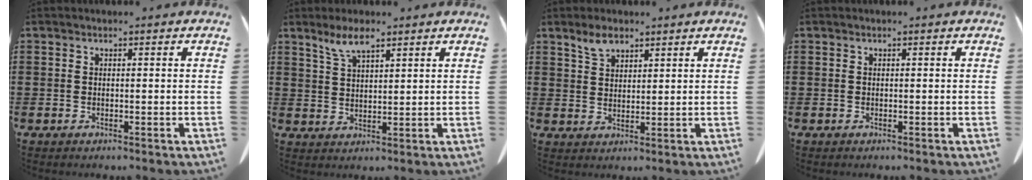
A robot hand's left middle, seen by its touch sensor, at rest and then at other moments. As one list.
[{"total": 4.6, "force": [3.2, 1.1, 3.1], "torque": [-0.068, 0.001, 0.058]}, {"total": 3.4, "force": [2.6, 1.4, 1.7], "torque": [-0.039, 0.003, 0.049]}, {"total": 0.0}]